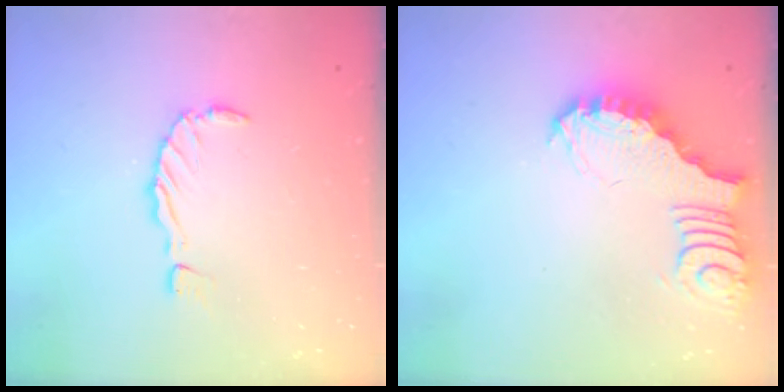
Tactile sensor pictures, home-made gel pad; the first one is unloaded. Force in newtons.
{"total": 3.8, "press": 3.7, "slide": 0.6}